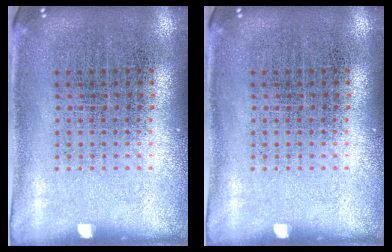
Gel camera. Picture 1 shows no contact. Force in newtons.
{"total": 0.0}